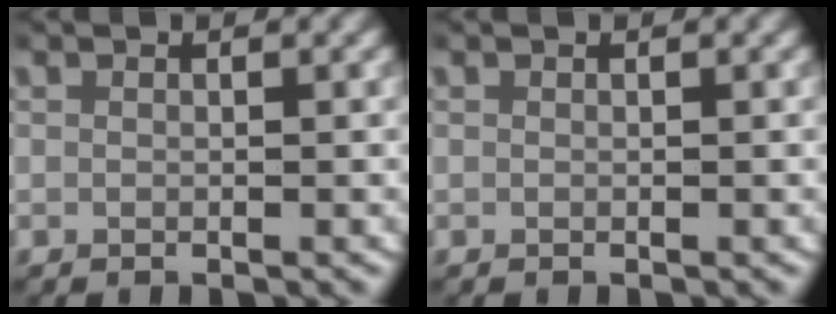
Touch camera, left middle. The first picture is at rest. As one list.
[{"total": 0.0}]